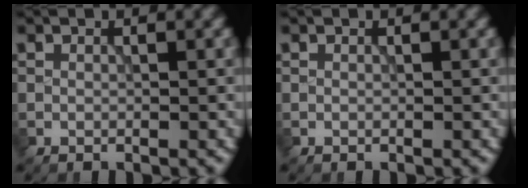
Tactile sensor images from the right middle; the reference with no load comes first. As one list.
[{"total": 0.0}]